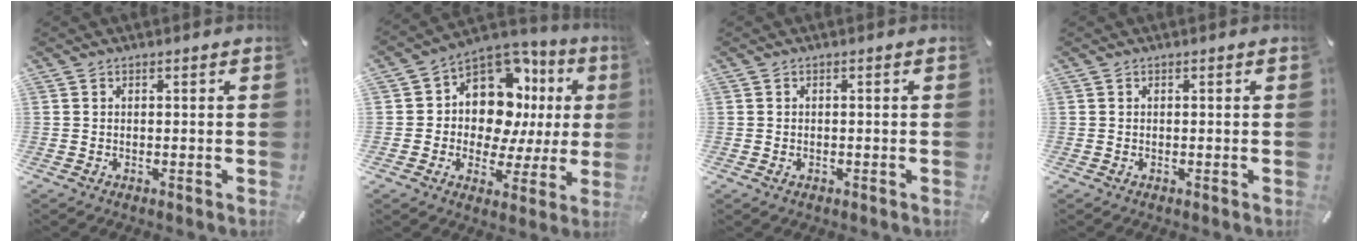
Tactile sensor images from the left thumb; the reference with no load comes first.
{"total": 13.0, "force": [3.8, 10.0, 7.4], "torque": [-0.111, -0.041, 0.073]}
{"total": 1.1, "force": [-0.4, 0.7, 0.7], "torque": [-0.014, 0.001, -0.009]}
{"total": 0.0}